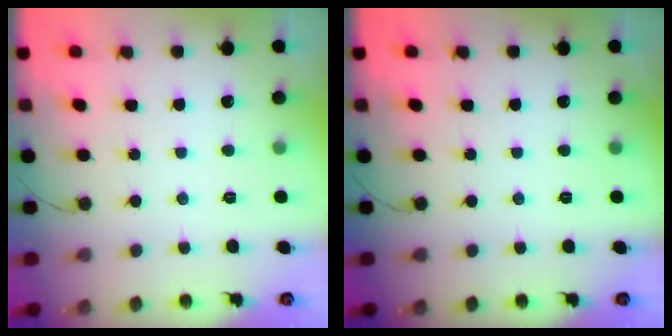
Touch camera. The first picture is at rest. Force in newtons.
{"total": 0.0}